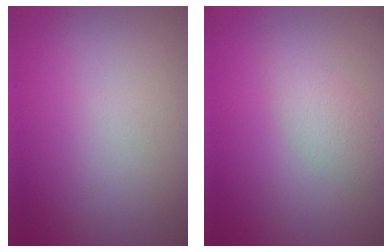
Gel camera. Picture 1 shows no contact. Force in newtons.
{"total": 2.2, "press": 2.2, "slide": 0.1}